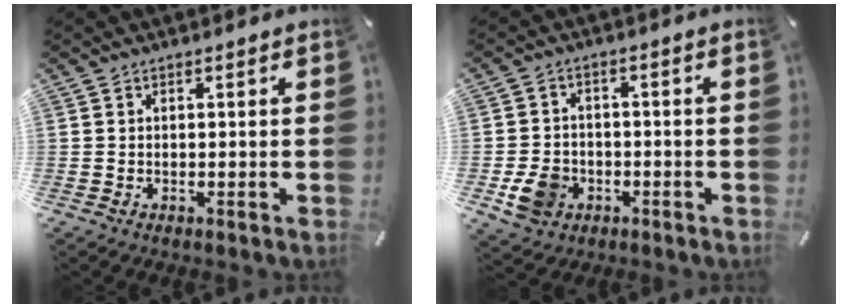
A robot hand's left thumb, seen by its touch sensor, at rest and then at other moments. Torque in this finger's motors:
{"motor_torque": [0.53, 1.96, 0.71, 0.59, 0.12]}